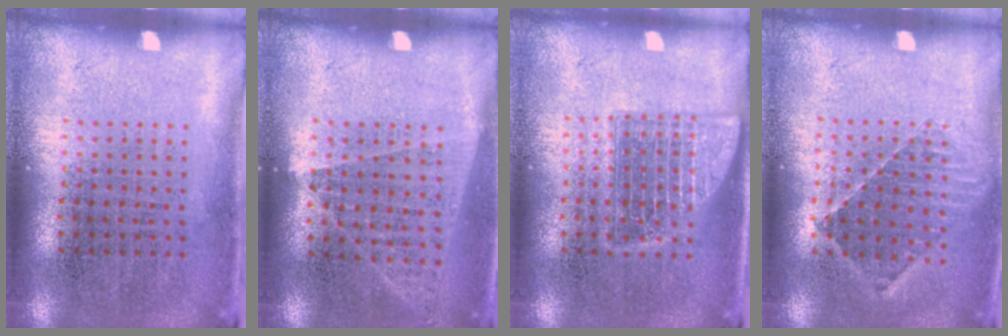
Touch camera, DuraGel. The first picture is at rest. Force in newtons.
{"total": 1.0, "press": 1.0, "slide": 0.3}
{"total": 2.3, "press": 2.3, "slide": 0.3}
{"total": 1.0, "press": 1.0, "slide": 0.3}